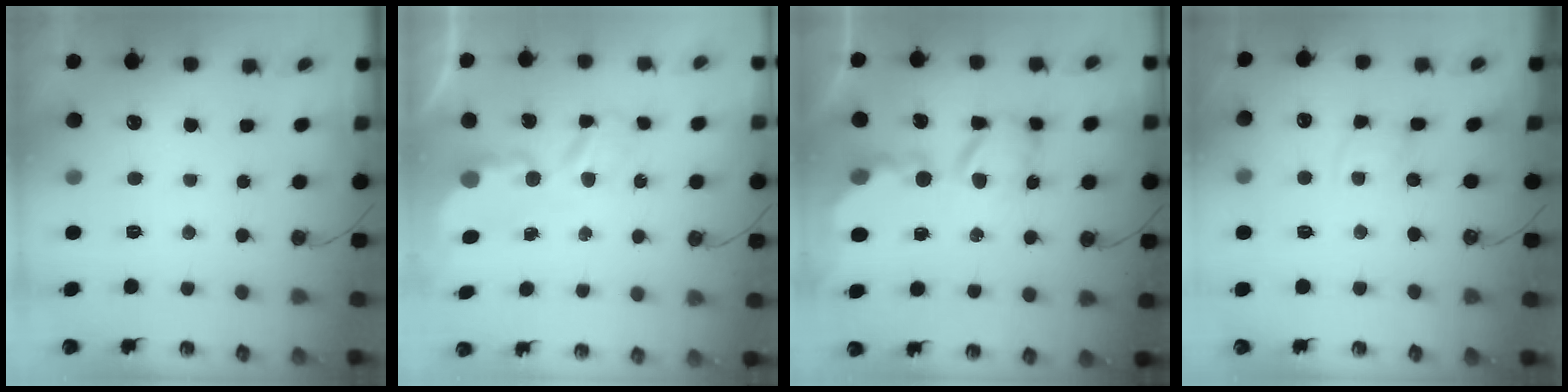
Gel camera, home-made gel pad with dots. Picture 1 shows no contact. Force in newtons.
{"total": 5.2, "press": 5.2, "slide": 0.2}
{"total": 11.7, "press": 11.7, "slide": 0.8}
{"total": 2.4, "press": 2.4, "slide": 0.2}